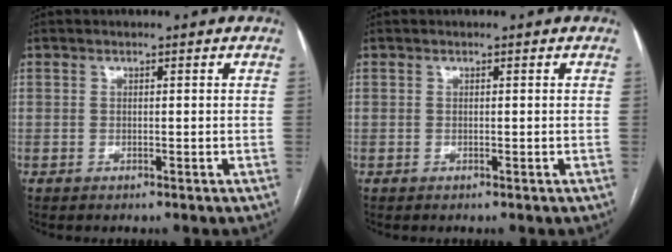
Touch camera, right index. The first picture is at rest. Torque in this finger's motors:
{"motor_torque": [0.00, 0.00, 0.00, 0.00]}